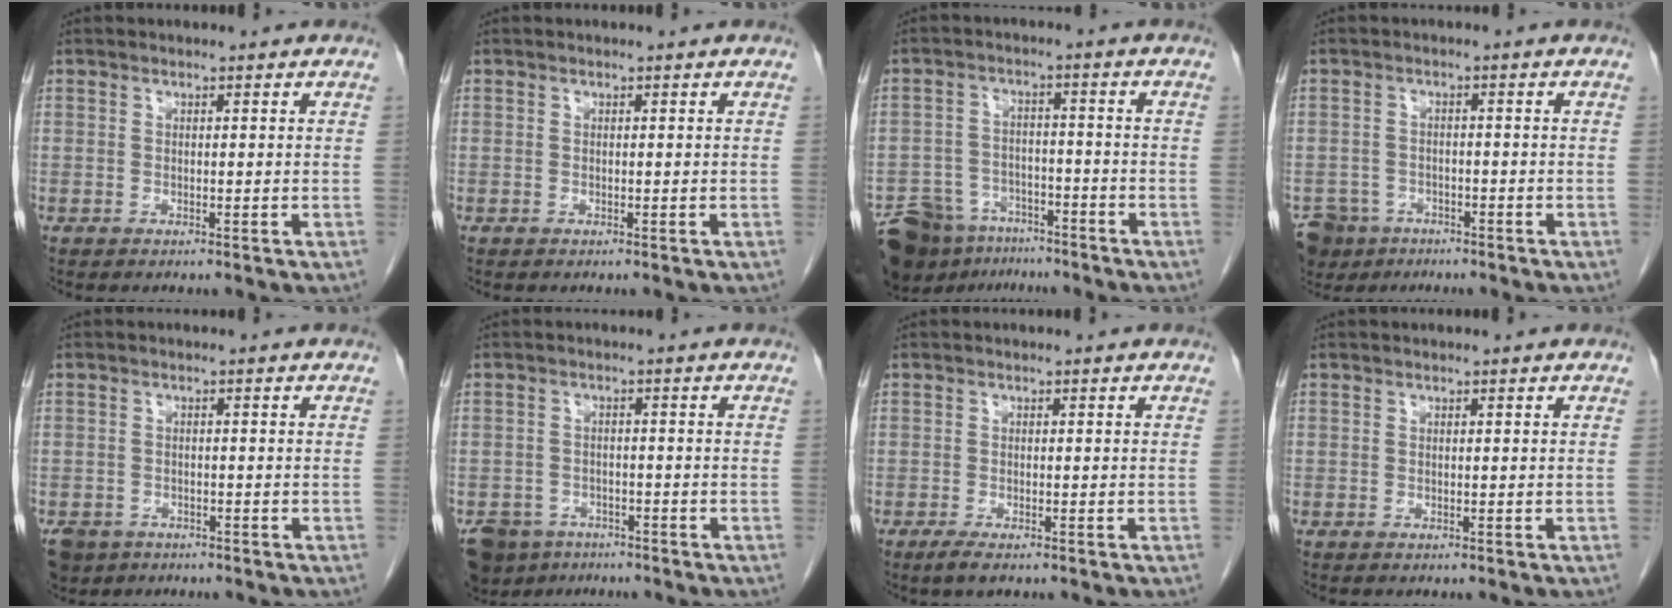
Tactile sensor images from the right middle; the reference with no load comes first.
{"total": 0.0}
{"total": 12.6, "force": [-9.3, 7.2, 4.6], "torque": [-0.097, 0.009, -0.145]}
{"total": 6.0, "force": [-4.4, 4.1, 0.6], "torque": [-0.014, 0.000, -0.073]}
{"total": 5.2, "force": [-3.7, 3.5, 1.0], "torque": [-0.020, 0.000, -0.059]}
{"total": 6.4, "force": [-4.9, 4.0, 1.2], "torque": [-0.022, -0.001, -0.079]}
{"total": 2.0, "force": [-1.3, 0.4, 1.4], "torque": [-0.033, -0.006, -0.023]}
{"total": 0.0}